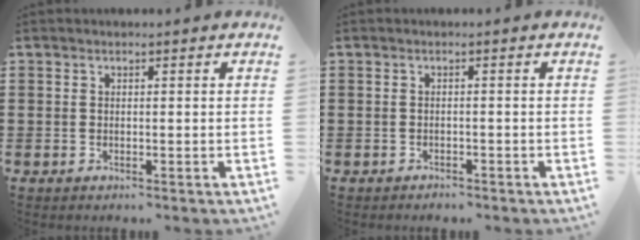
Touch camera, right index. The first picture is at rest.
{"total": 0.8, "force": [-0.8, 0.2, 0.0], "torque": [-0.003, 0.000, -0.018]}